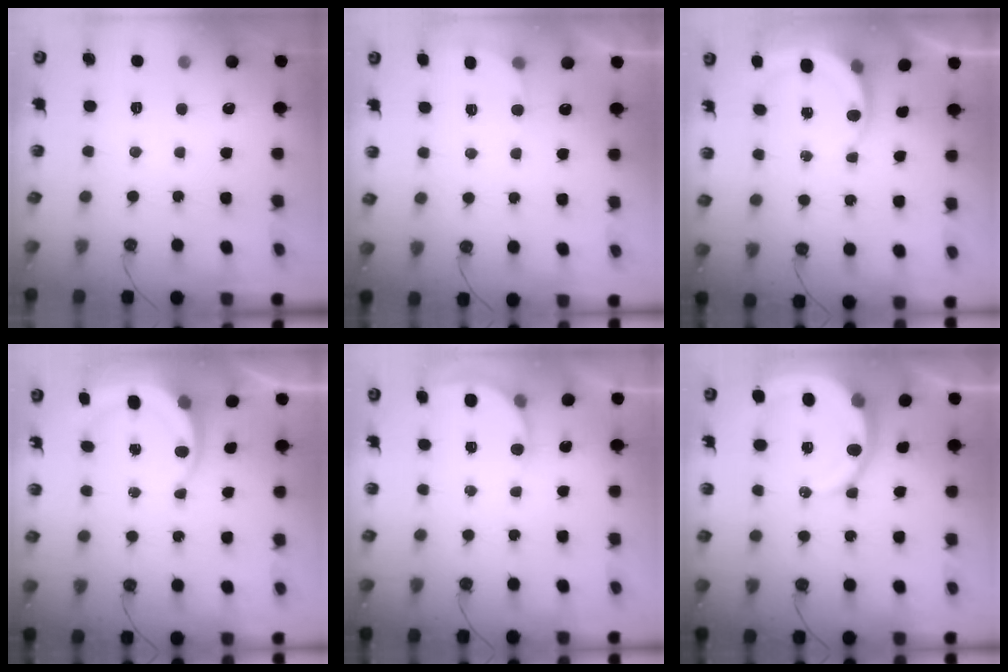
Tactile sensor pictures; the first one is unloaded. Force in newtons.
{"total": 3.0, "press": 2.8, "slide": 1.0}
{"total": 5.0, "press": 5.0, "slide": 0.4}
{"total": 6.5, "press": 6.4, "slide": 0.8}
{"total": 3.5, "press": 3.5, "slide": 0.3}
{"total": 11.7, "press": 11.5, "slide": 1.6}